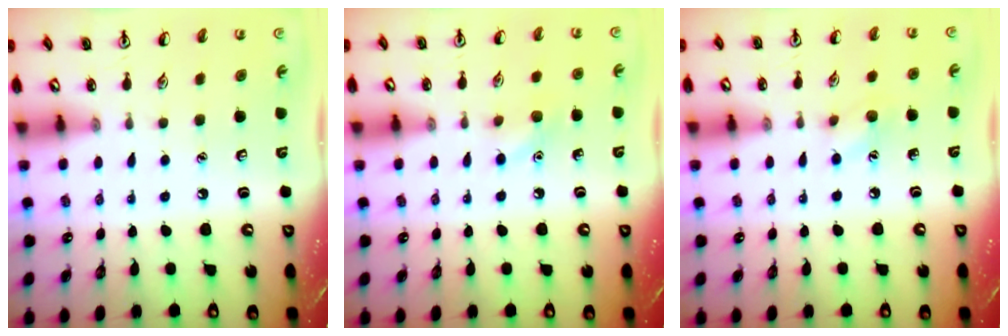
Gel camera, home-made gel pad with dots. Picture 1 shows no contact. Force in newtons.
{"total": 7.0, "press": 6.8, "slide": 1.6}
{"total": 7.1, "press": 6.9, "slide": 1.8}